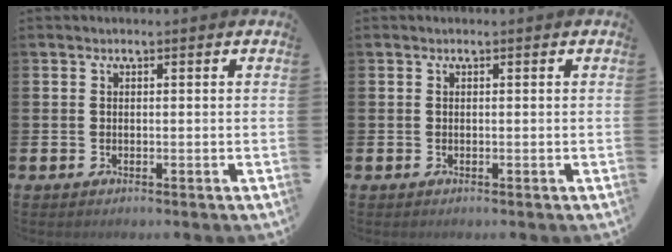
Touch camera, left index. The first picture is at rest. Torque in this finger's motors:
{"motor_torque": [-0.02, 0.01, 0.00, 0.00]}